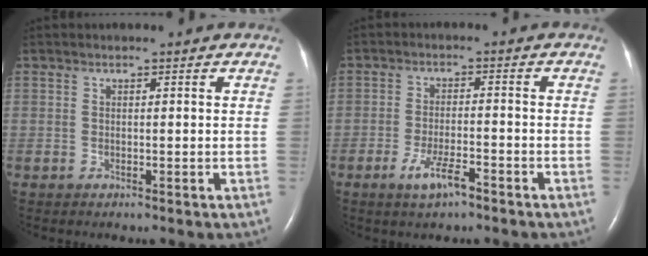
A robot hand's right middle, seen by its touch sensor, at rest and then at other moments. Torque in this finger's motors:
{"motor_torque": [0.40, -0.40, 0.10, 0.03]}